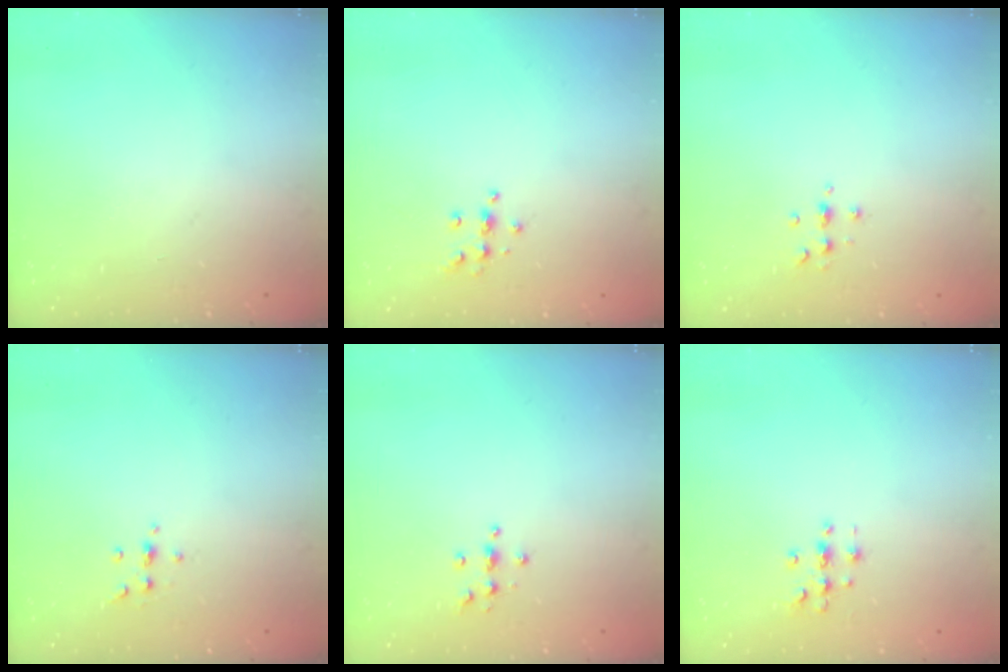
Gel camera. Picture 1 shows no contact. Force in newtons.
{"total": 6.2, "press": 6.2, "slide": 0.6}
{"total": 4.1, "press": 4.1, "slide": 0.5}
{"total": 3.6, "press": 3.5, "slide": 0.9}
{"total": 3.6, "press": 3.6, "slide": 0.4}
{"total": 2.7, "press": 2.7, "slide": 0.3}